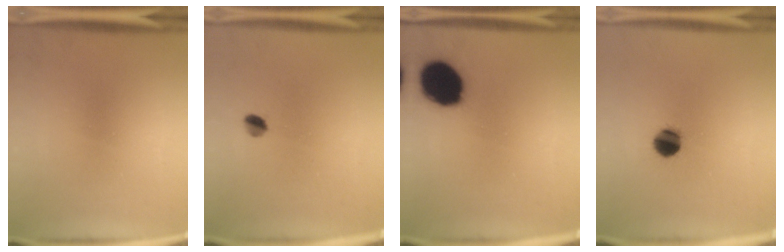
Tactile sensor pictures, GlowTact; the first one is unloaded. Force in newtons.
{"total": 2.5}
{"total": 16.2}
{"total": 6.4}